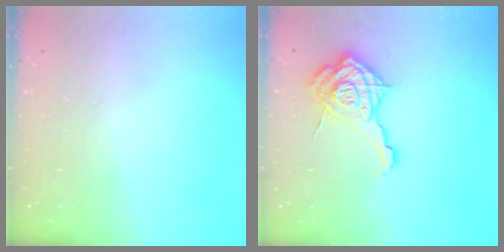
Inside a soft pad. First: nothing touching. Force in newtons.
{"total": 18.5, "press": 18.4, "slide": 2.1}